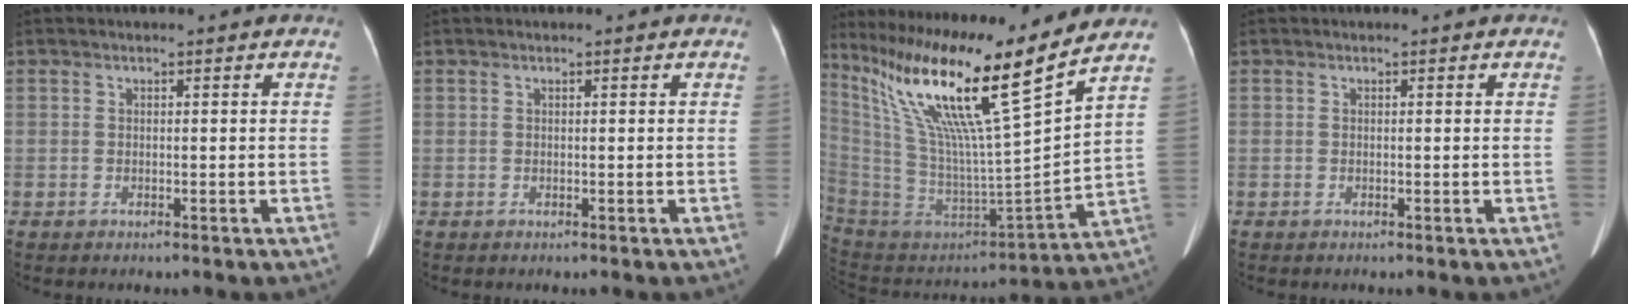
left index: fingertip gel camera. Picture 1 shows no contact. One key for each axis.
{"total": 0.0}
{"total": 23.3, "fx": 15.8, "fy": -0.7, "fz": 17.1, "tx": -0.312, "ty": -0.008, "tz": 0.286}
{"total": 0.0}